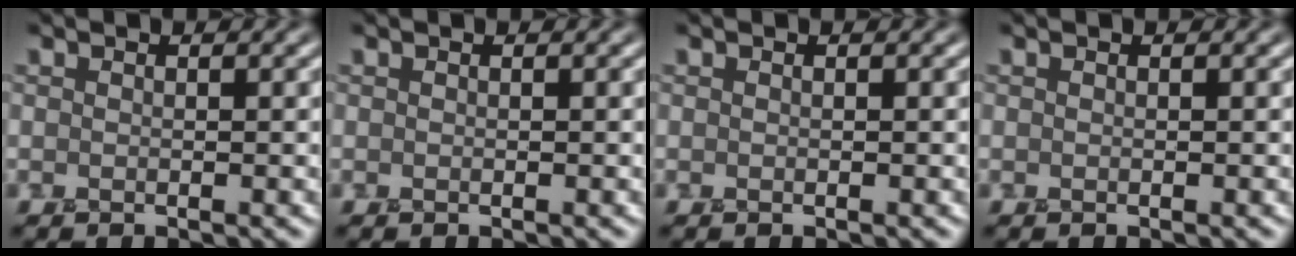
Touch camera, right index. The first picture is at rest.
{"total": 0.0}
{"total": 0.0}
{"total": 0.0}